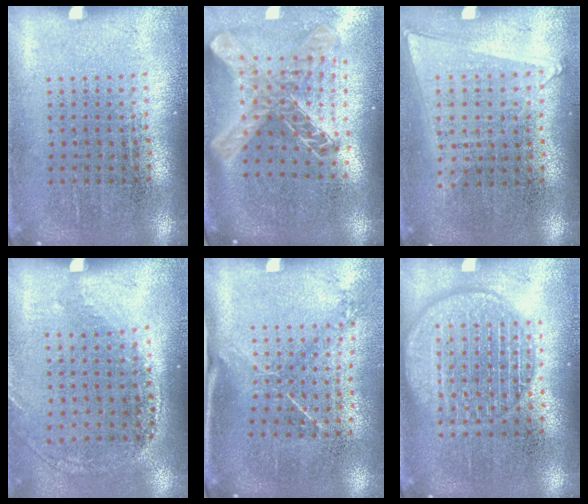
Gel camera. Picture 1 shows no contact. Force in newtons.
{"total": 1.9, "press": 1.6, "slide": 1.1}
{"total": 1.1, "press": 1.0, "slide": 0.5}
{"total": 1.2, "press": 1.0, "slide": 0.7}
{"total": 1.5, "press": 1.0, "slide": 1.0}
{"total": 3.3, "press": 3.2, "slide": 0.5}